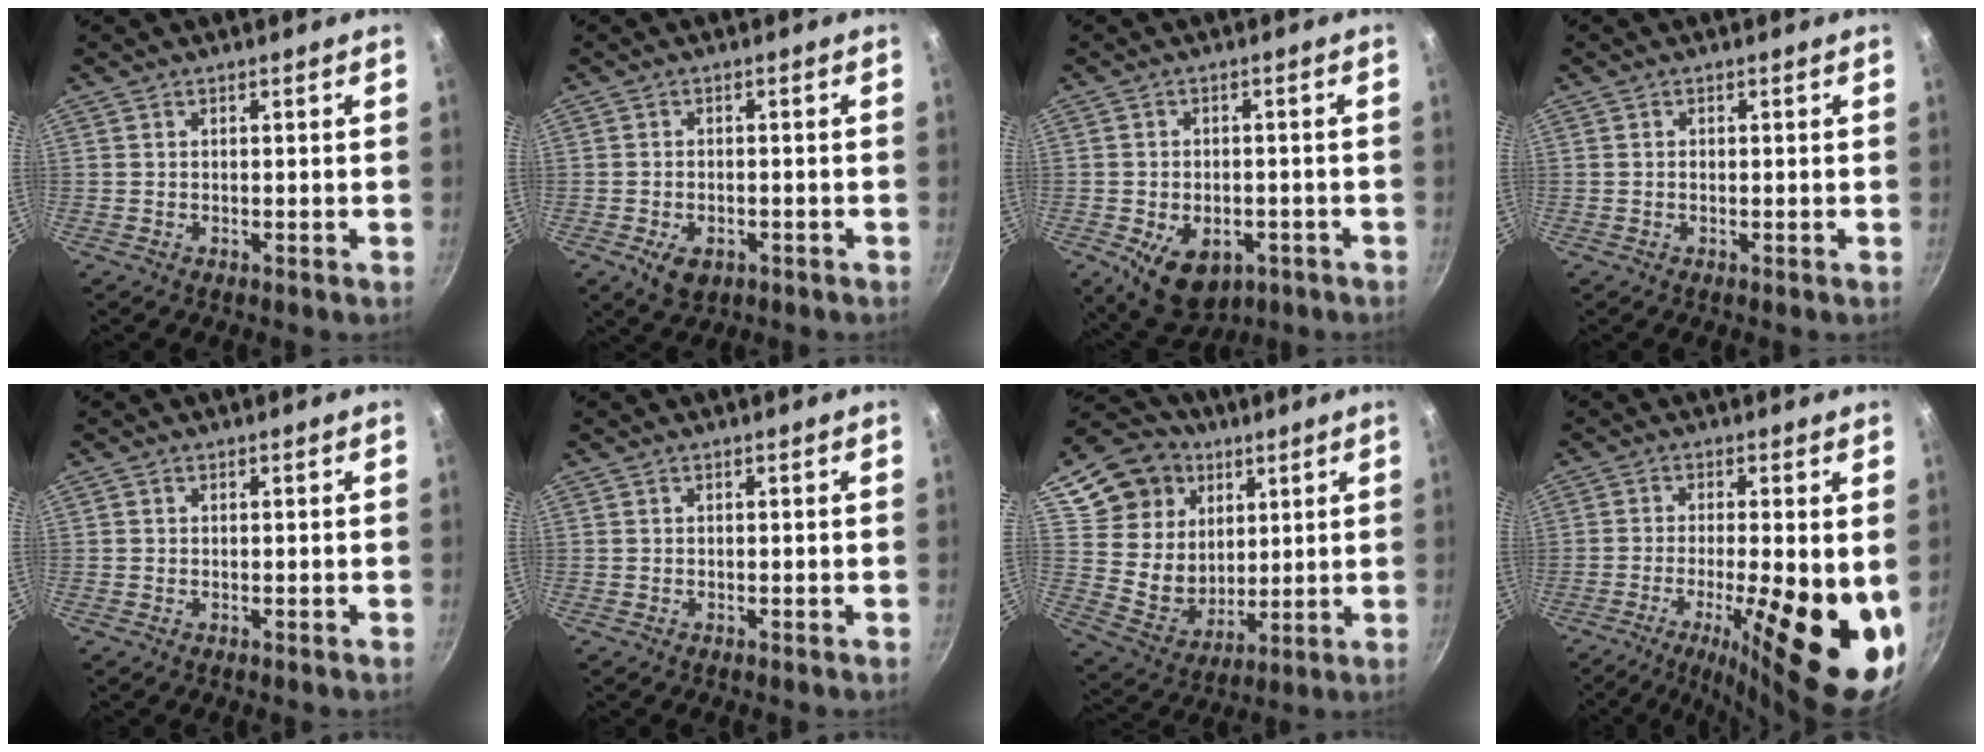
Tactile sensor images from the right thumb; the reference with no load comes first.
{"total": 4.9, "force": [-2.0, 3.0, 3.2], "torque": [-0.052, 0.007, -0.026]}
{"total": 10.7, "force": [-4.3, 6.9, 7.0], "torque": [-0.085, 0.003, -0.048]}
{"total": 0.6, "force": [-0.1, 0.5, 0.3], "torque": [-0.005, 0.004, 0.000]}
{"total": 0.0}
{"total": 0.0}
{"total": 17.7, "force": [7.7, 14.3, 7.1], "torque": [-0.097, -0.020, 0.151]}
{"total": 18.4, "force": [-4.2, 4.9, 17.2], "torque": [-0.247, -0.014, -0.060]}